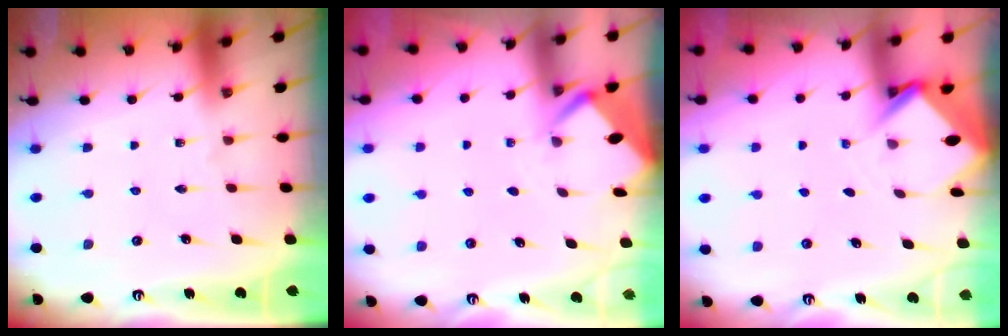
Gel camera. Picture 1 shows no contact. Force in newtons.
{"total": 2.5, "press": 2.5, "slide": 0.1}
{"total": 3.1, "press": 3.1, "slide": 0.2}